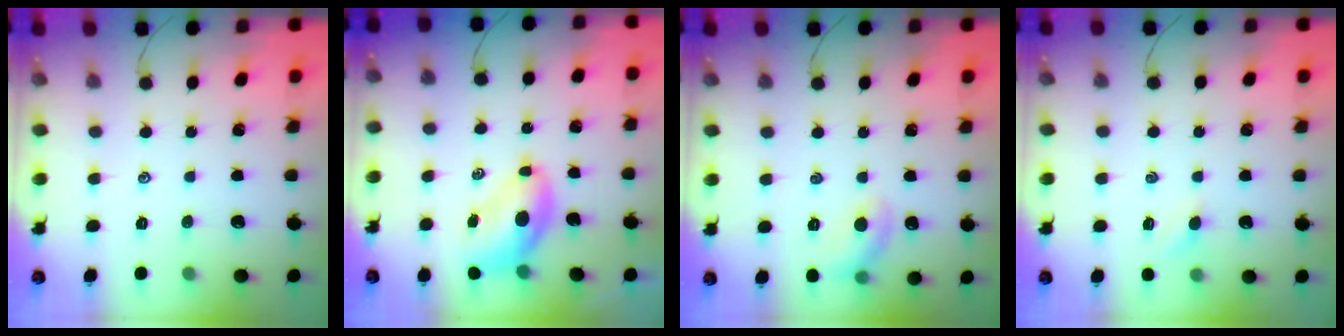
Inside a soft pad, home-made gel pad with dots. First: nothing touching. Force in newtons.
{"total": 7.8, "press": 7.5, "slide": 1.8}
{"total": 6.8, "press": 6.7, "slide": 1.2}
{"total": 3.1, "press": 3.0, "slide": 1.0}